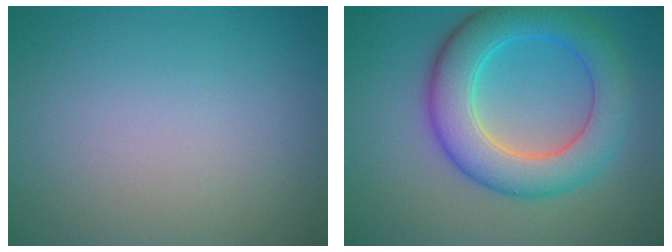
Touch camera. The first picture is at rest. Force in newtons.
{"total": 7.7, "press": 7.7, "slide": 0.1}